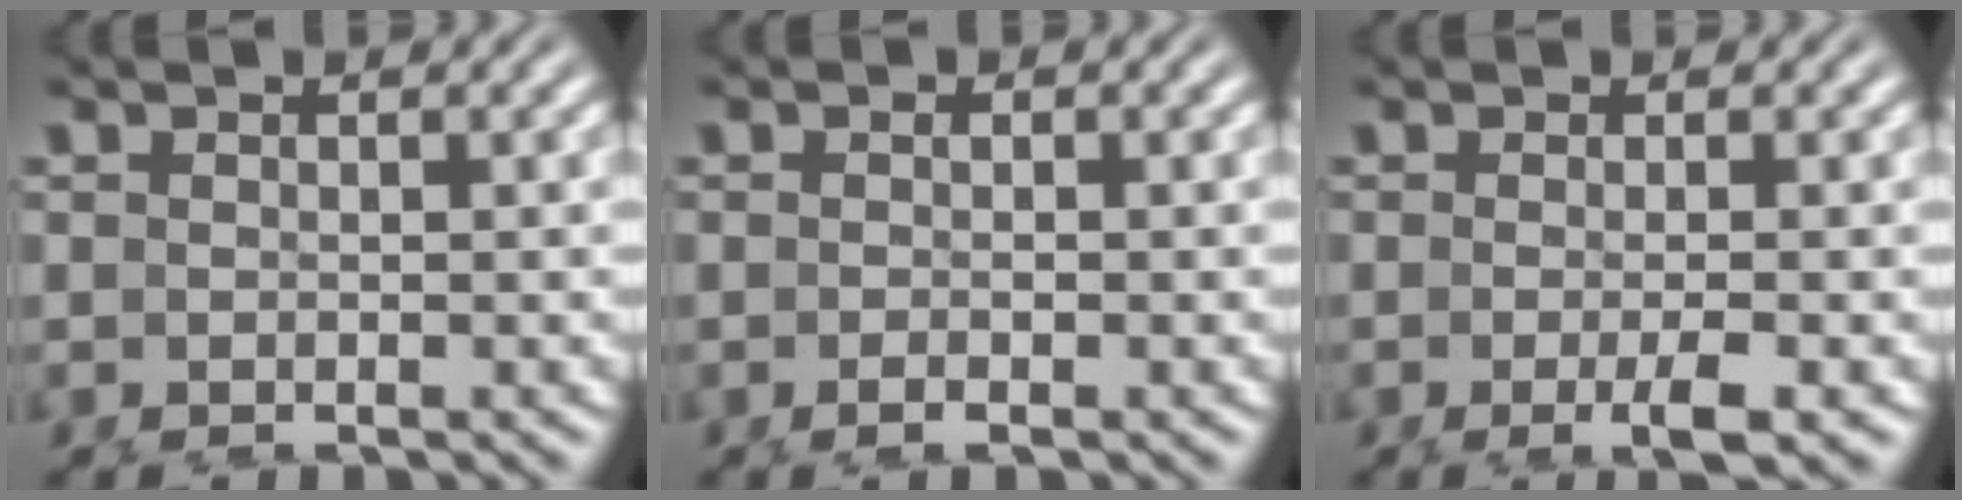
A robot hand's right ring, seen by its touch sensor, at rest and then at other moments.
{"total": 1.2, "force": [-0.8, -0.1, 0.9], "torque": [-0.009, -0.005, -0.011]}
{"total": 2.4, "force": [-1.3, -0.1, 2.0], "torque": [-0.034, -0.010, -0.018]}